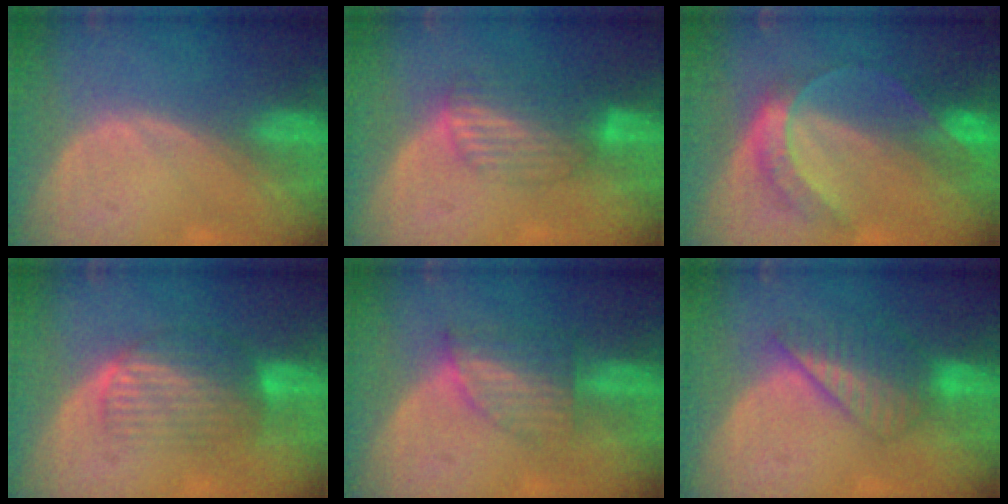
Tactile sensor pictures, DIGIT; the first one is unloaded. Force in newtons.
{"total": 6.9, "press": 6.0, "slide": 3.5}
{"total": 7.0, "press": 5.8, "slide": 3.9}
{"total": 6.8, "press": 6.5, "slide": 2.1}
{"total": 6.3, "press": 5.6, "slide": 2.8}
{"total": 6.6, "press": 6.0, "slide": 2.6}